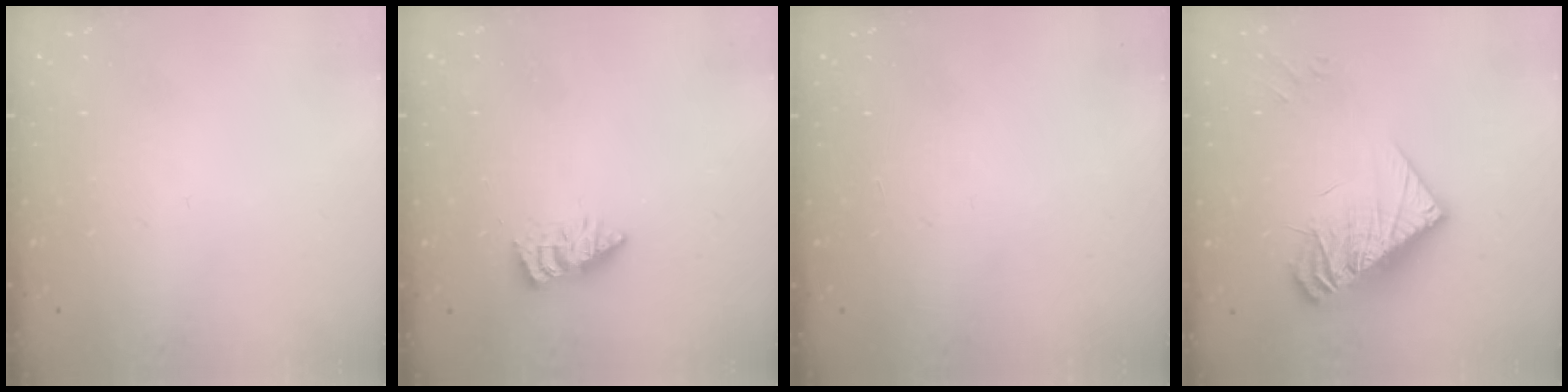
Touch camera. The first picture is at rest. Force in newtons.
{"total": 2.5, "press": 2.5, "slide": 0.1}
{"total": 0.0}
{"total": 14.9, "press": 14.9, "slide": 1.5}